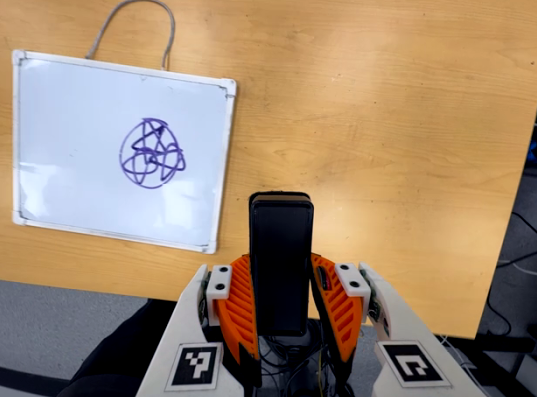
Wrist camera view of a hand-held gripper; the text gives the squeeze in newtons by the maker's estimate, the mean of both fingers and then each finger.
{"total": 3.9, "left": 2.4, "right": 5.4}